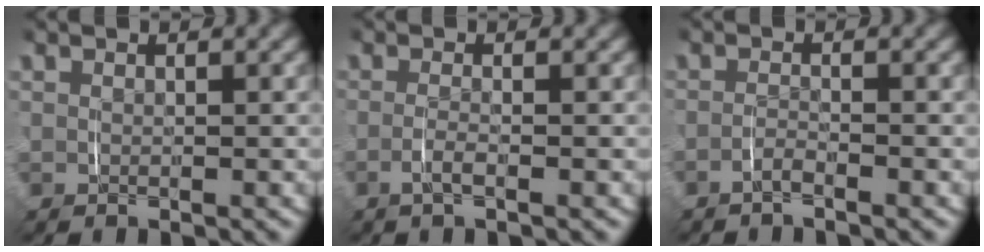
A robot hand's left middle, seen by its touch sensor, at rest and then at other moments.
{"total": 1.4, "force": [-0.9, -0.2, 1.0], "torque": [-0.025, -0.008, -0.016]}
{"total": 1.4, "force": [-1.3, -0.2, 0.3], "torque": [-0.007, -0.001, -0.028]}